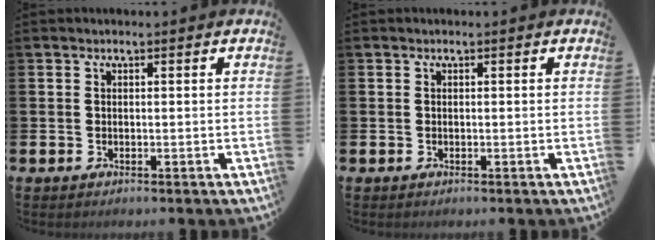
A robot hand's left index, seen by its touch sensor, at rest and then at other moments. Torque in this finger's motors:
{"motor_torque": [-0.09, 0.20, 0.00, -0.02]}